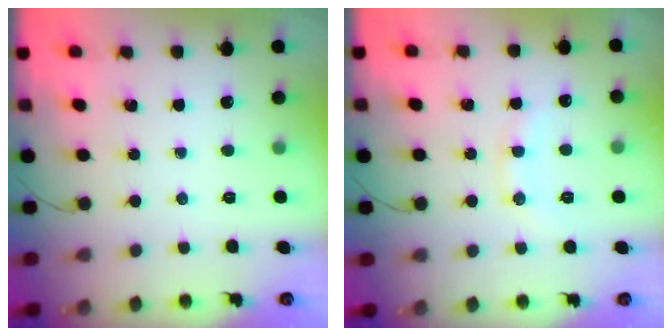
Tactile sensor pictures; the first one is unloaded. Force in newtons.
{"total": 8.8, "press": 8.7, "slide": 1.2}